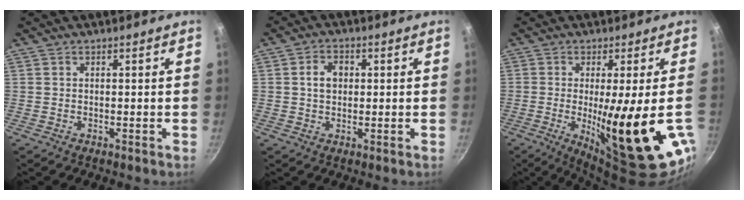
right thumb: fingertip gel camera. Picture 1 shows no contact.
{"total": 4.4, "force": [0.6, 3.4, 2.7], "torque": [-0.027, 0.007, 0.006]}
{"total": 20.4, "force": [-3.9, 3.2, 19.8], "torque": [-0.280, -0.029, -0.041]}